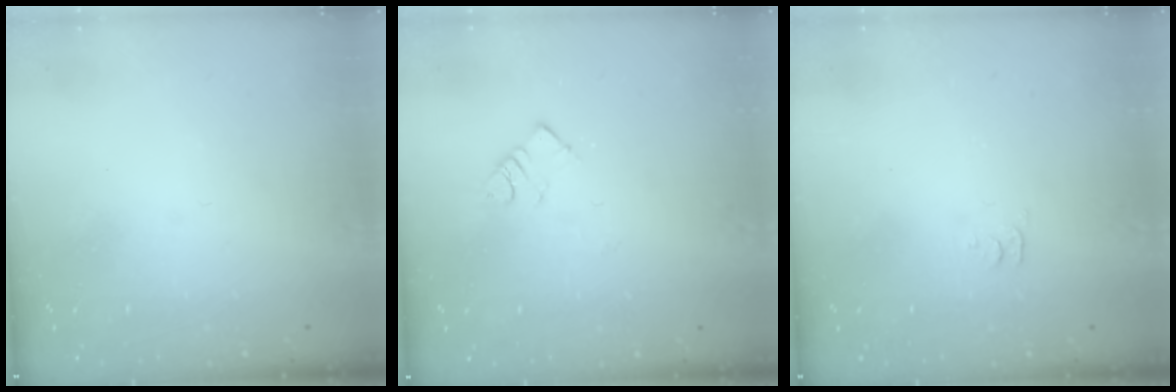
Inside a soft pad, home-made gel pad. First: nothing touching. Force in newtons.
{"total": 3.6, "press": 3.6, "slide": 0.4}
{"total": 3.4, "press": 3.4, "slide": 0.5}